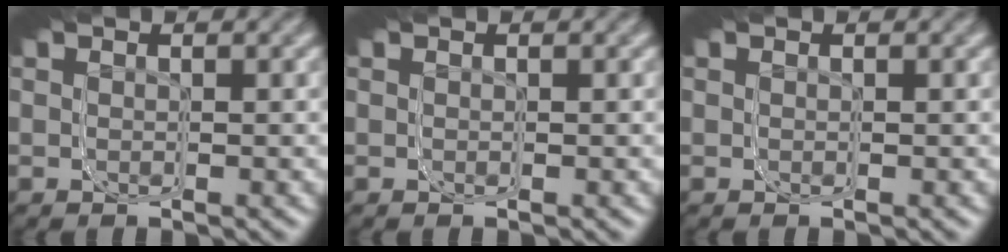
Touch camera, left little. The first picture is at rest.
{"total": 0.0}
{"total": 0.0}